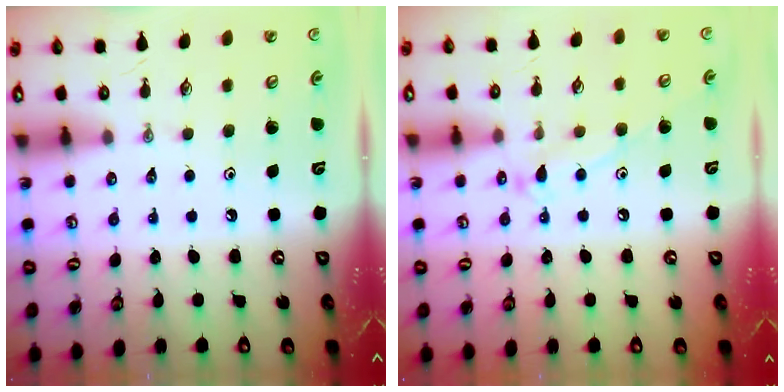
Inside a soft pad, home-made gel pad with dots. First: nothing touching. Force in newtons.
{"total": 10.4, "press": 10.4, "slide": 0.7}